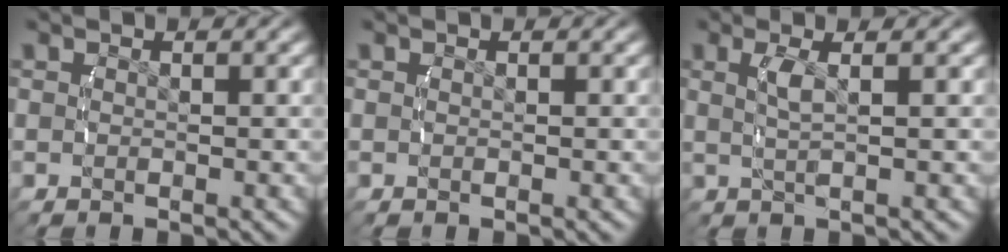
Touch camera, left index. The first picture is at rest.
{"total": 0.0}
{"total": 2.0, "force": [0.7, -0.3, 1.9], "torque": [-0.041, 0.000, 0.017]}